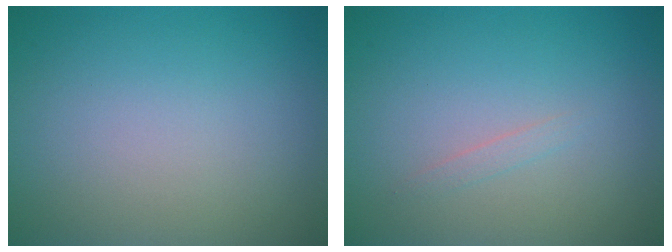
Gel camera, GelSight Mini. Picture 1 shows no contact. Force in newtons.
{"total": 0.6, "press": 0.6, "slide": 0.0}